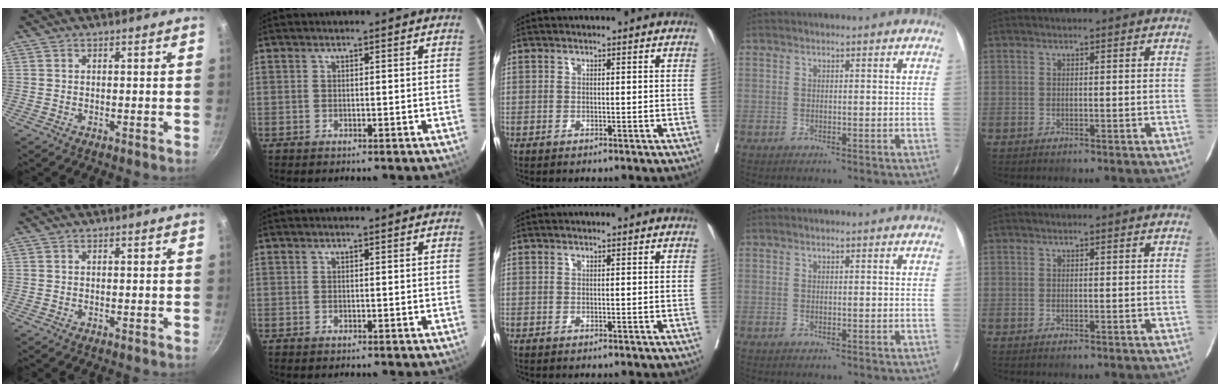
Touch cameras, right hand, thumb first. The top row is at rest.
{}